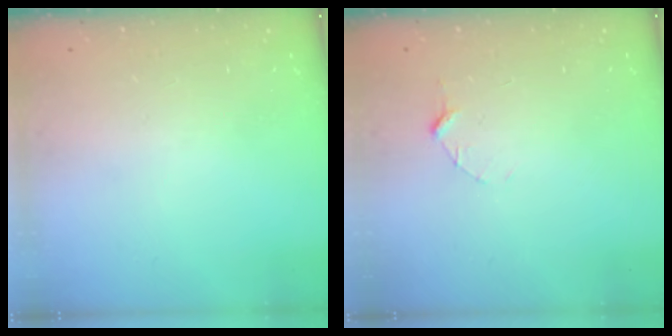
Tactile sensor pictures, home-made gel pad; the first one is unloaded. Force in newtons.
{"total": 2.9, "press": 2.9, "slide": 0.3}